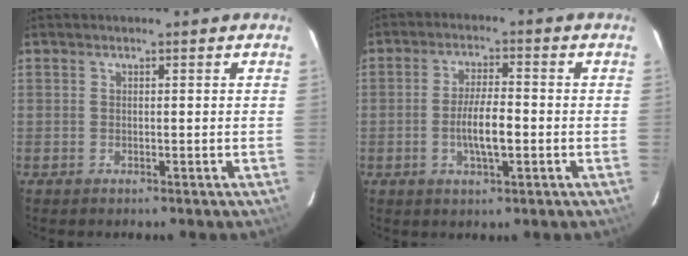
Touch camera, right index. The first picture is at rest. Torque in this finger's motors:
{"motor_torque": [1.43, -0.34, 0.74, 0.16]}